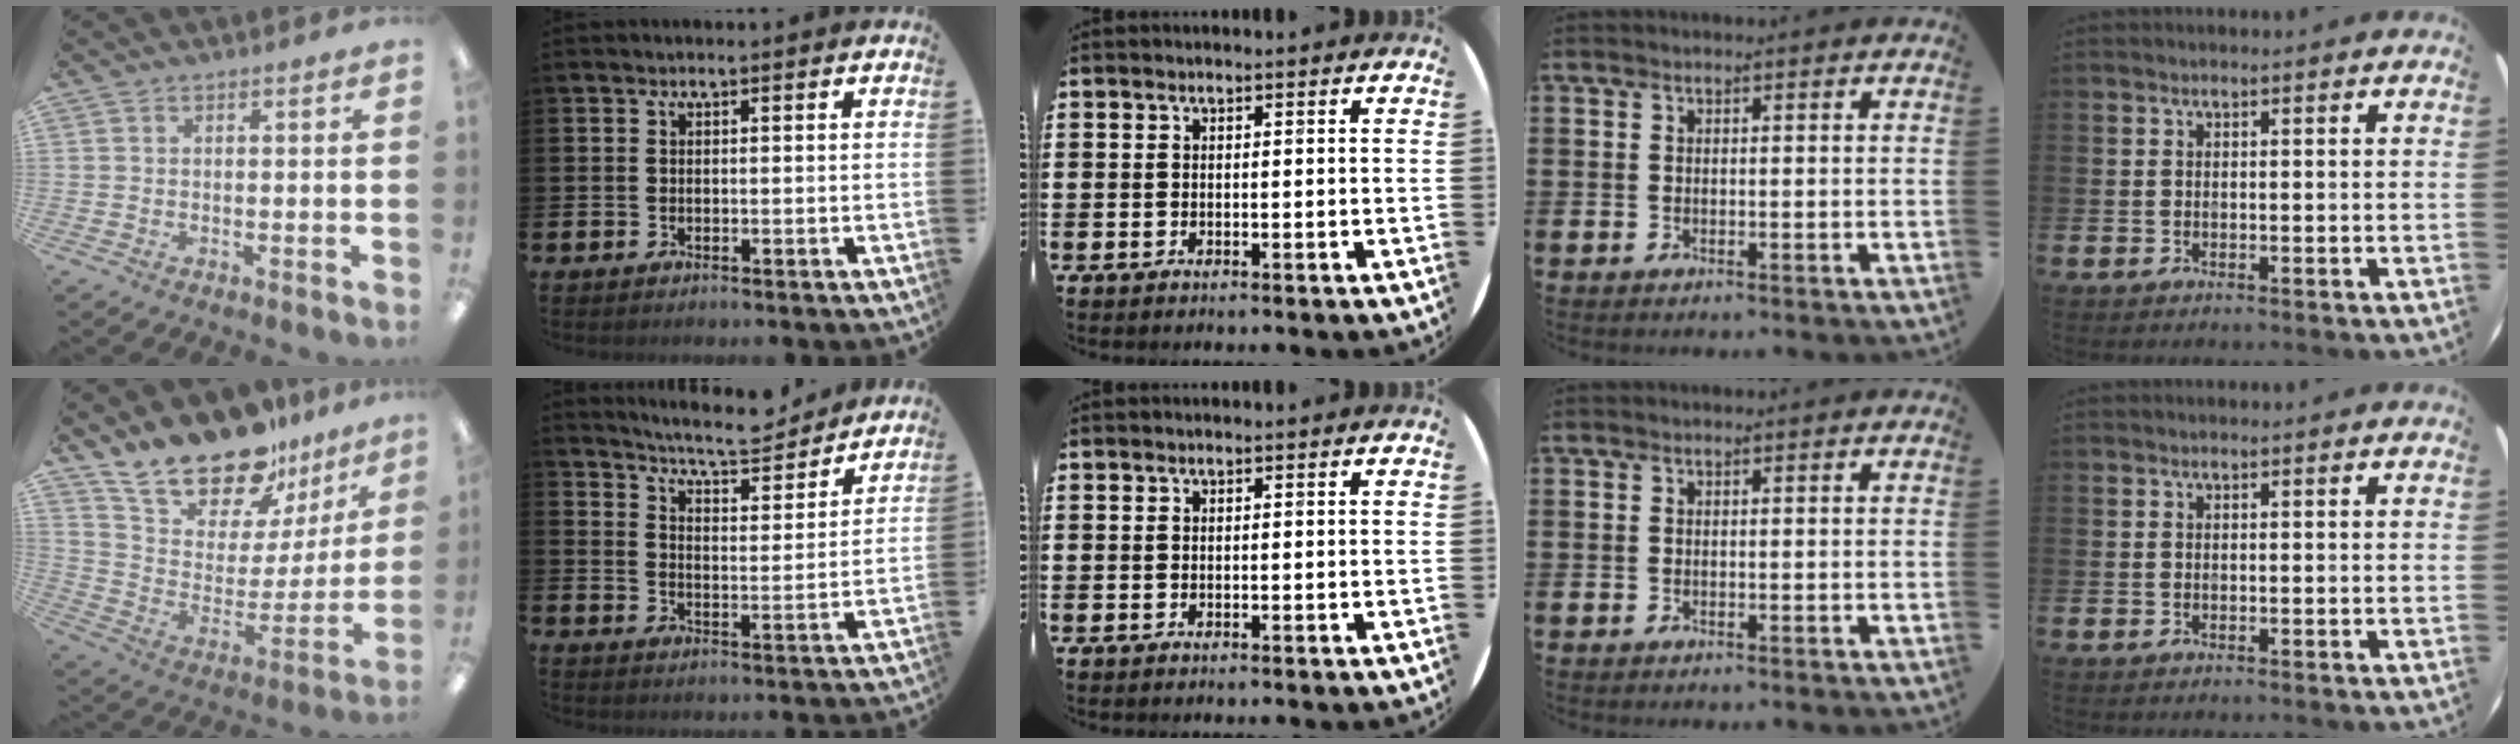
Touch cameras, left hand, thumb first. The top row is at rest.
{"thumb": {"total": 20.2, "force": [17.5, 7.9, 6.3], "torque": [-0.123, -0.138, 0.316]}, "index": {"total": 7.3, "force": [7.0, 0.7, 1.7], "torque": [-0.048, -0.049, 0.121]}}